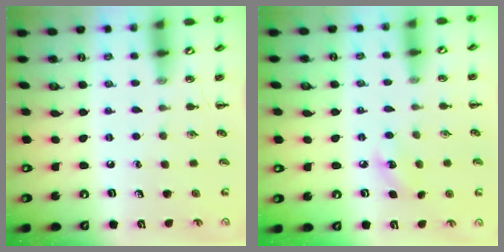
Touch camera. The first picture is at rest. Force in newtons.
{"total": 6.3, "press": 6.1, "slide": 1.6}